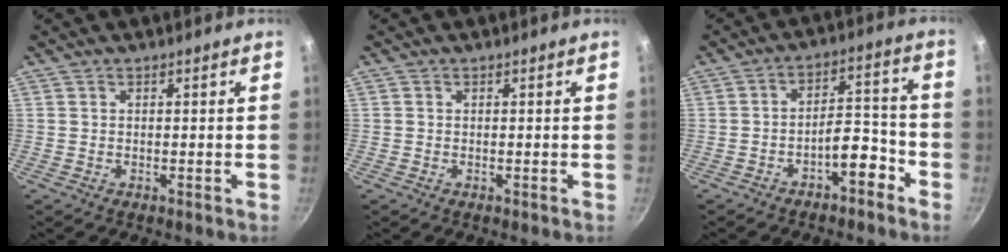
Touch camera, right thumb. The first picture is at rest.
{"total": 0.0}
{"total": 6.9, "force": [-4.3, 2.8, 4.6], "torque": [-0.048, 0.060, -0.061]}